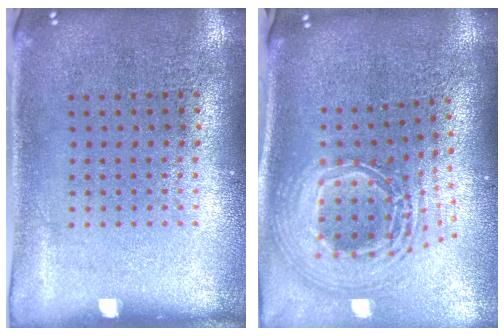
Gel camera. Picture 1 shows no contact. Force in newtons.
{"total": 2.8, "press": 1.9, "slide": 2.1}